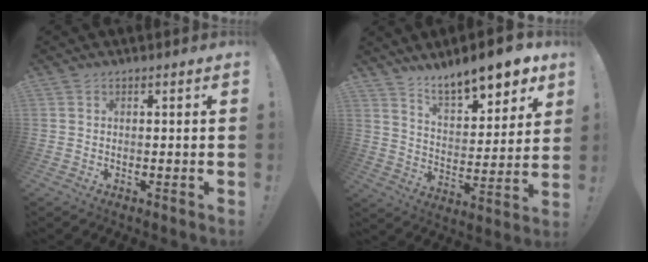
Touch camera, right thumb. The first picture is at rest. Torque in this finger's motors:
{"motor_torque": [-0.32, 1.45, 0.62, 0.64, 0.06]}